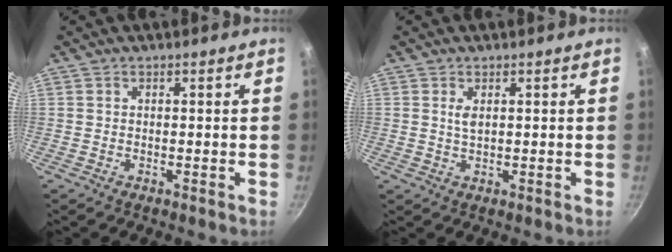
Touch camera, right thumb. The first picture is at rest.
{"total": 1.9, "force": [0.6, 0.9, 1.5], "torque": [-0.028, -0.005, 0.013]}